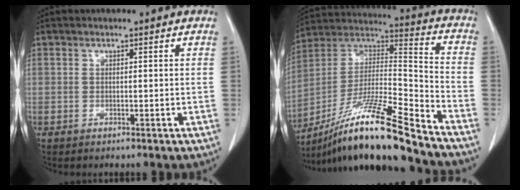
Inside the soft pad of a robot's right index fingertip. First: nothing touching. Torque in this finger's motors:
{"motor_torque": [1.09, -1.05, 0.79, 0.21]}